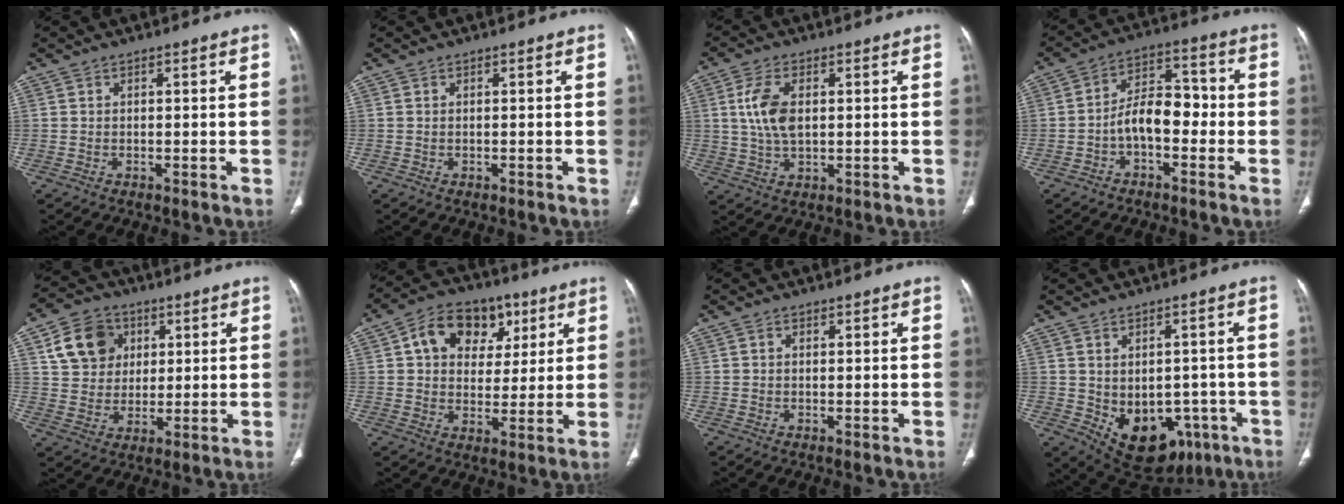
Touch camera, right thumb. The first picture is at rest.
{"total": 0.0}
{"total": 7.7, "force": [1.4, 4.2, 6.3], "torque": [-0.131, -0.001, 0.028]}
{"total": 8.7, "force": [-2.3, 5.1, 6.7], "torque": [-0.093, 0.041, -0.048]}
{"total": 11.4, "force": [4.2, 9.4, 4.9], "torque": [-0.061, -0.003, 0.076]}
{"total": 14.0, "force": [5.3, 10.5, 7.7], "torque": [-0.084, 0.004, 0.081]}
{"total": 0.5, "force": [0.2, 0.4, 0.3], "torque": [-0.007, -0.001, 0.003]}
{"total": 14.6, "force": [-5.0, 10.1, 9.2], "torque": [-0.104, 0.014, -0.045]}